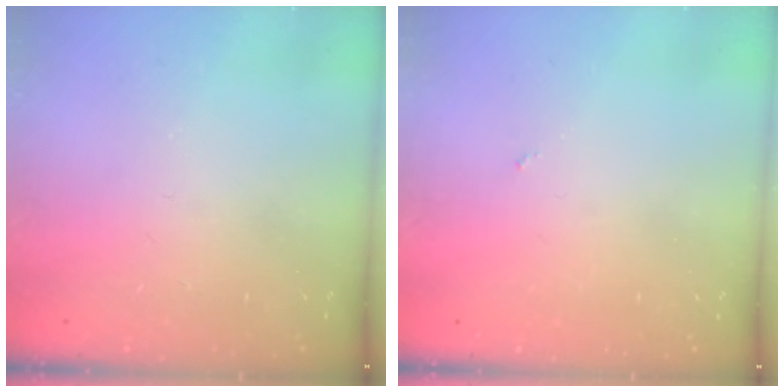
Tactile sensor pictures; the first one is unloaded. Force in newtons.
{"total": 0.0}